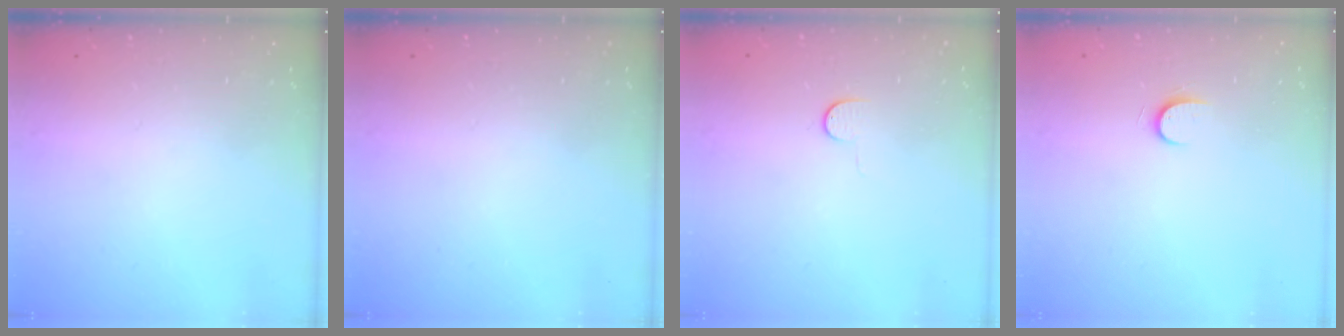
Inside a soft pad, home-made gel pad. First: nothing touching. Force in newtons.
{"total": 0.0}
{"total": 4.9, "press": 4.9, "slide": 0.5}
{"total": 5.2, "press": 5.2, "slide": 0.6}